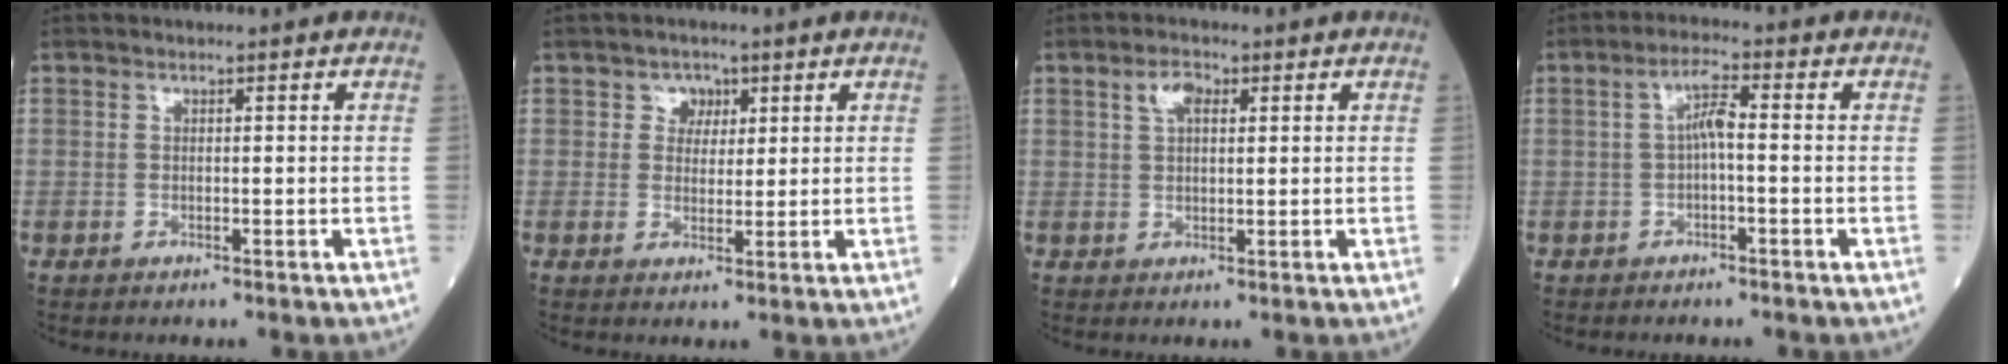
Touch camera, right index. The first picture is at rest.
{"total": 2.8, "force": [1.3, 2.3, 0.9], "torque": [-0.007, 0.001, 0.016]}
{"total": 3.2, "force": [1.5, 1.5, 2.4], "torque": [-0.047, 0.008, 0.028]}
{"total": 3.6, "force": [-0.1, 0.6, 3.5], "torque": [-0.062, 0.010, -0.003]}